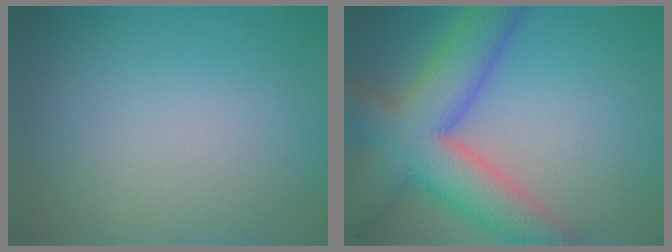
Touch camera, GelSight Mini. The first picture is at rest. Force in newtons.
{"total": 10.7, "press": 10.7, "slide": 0.5}